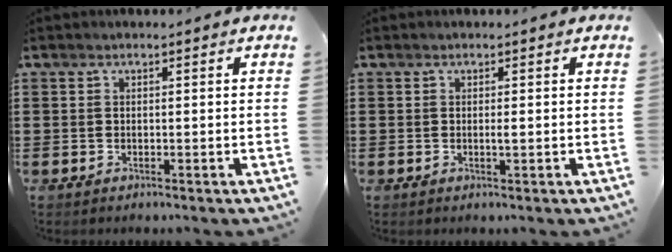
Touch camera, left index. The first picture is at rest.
{"total": 0.8, "force": [0.0, 0.0, 0.8], "torque": [-0.015, -0.003, 0.001]}